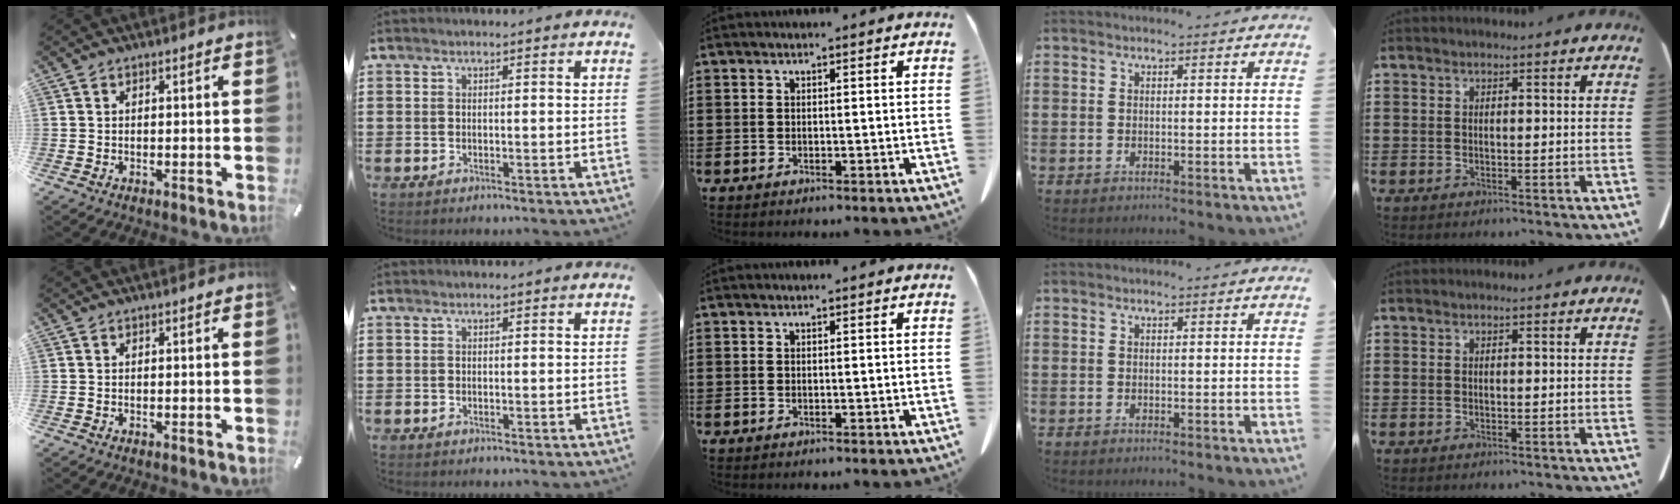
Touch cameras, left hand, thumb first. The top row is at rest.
{}